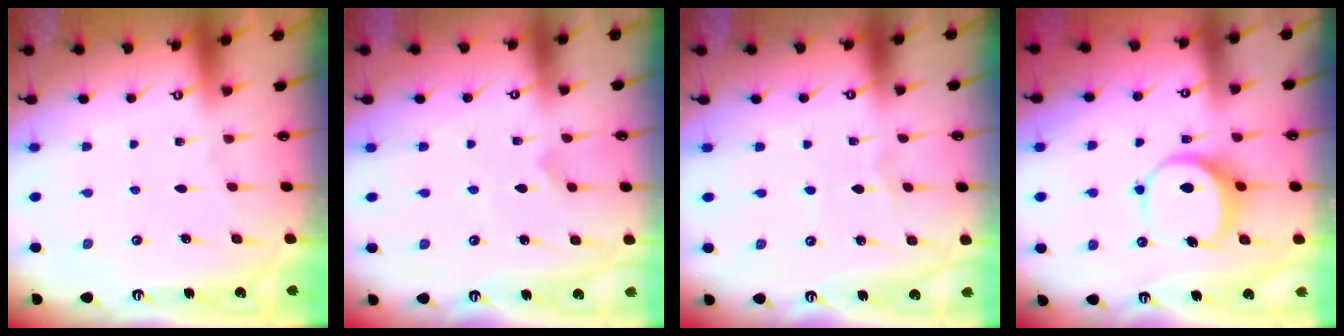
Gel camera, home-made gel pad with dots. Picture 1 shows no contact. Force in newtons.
{"total": 2.7, "press": 2.7, "slide": 0.6}
{"total": 1.1, "press": 1.1, "slide": 0.1}
{"total": 7.7, "press": 7.7, "slide": 0.9}